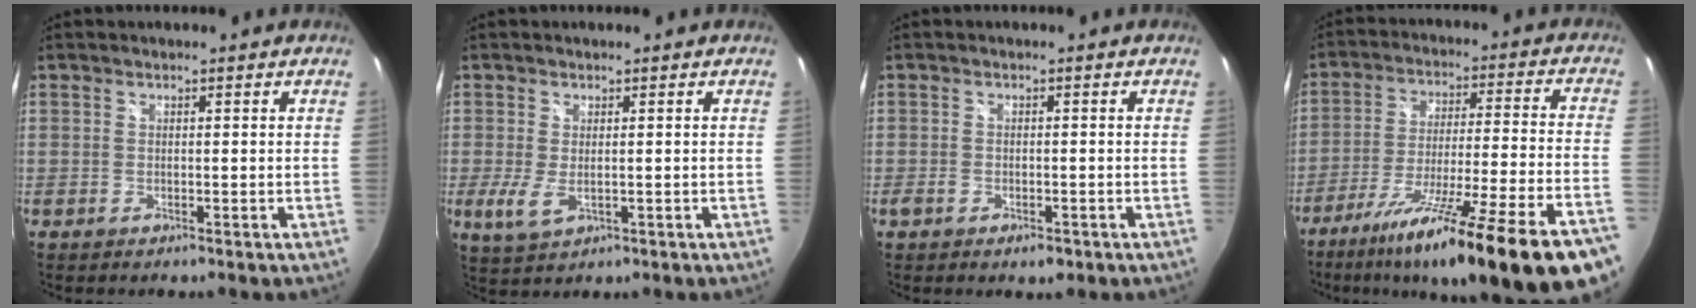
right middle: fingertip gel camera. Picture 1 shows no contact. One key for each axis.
{"total": 4.6, "fx": -0.7, "fy": 2.2, "fz": 4.0, "tx": -0.083, "ty": -0.013, "tz": -0.009}
{"total": 3.7, "fx": -2.0, "fy": 1.9, "fz": 2.4, "tx": -0.049, "ty": -0.009, "tz": -0.035}
{"total": 27.9, "fx": -20.4, "fy": 1.0, "fz": 19.0, "tx": -0.288, "ty": -0.078, "tz": -0.307}